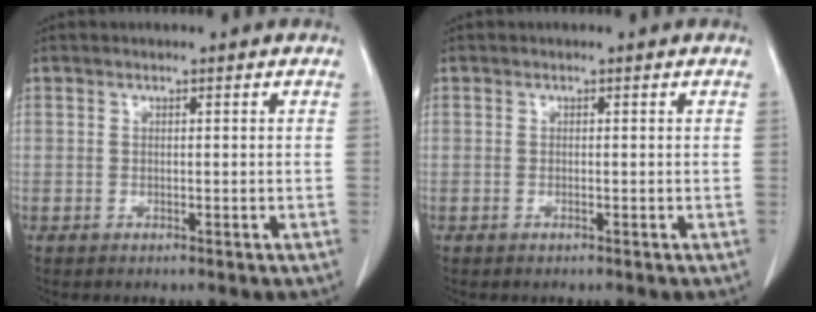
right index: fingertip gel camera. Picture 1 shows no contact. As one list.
[{"total": 0.0}]